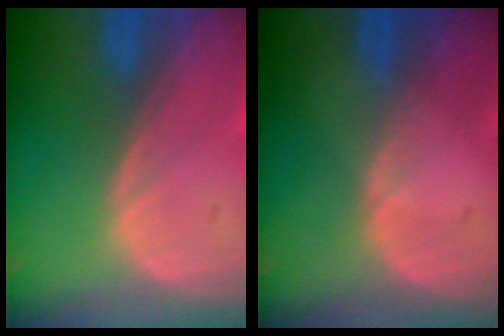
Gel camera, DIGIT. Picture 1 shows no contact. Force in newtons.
{"total": 0.7, "press": 0.5, "slide": 0.5}